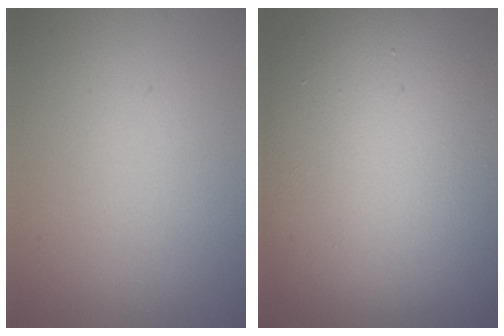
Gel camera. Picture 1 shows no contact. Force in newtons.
{"total": 16.5, "press": 16.4, "slide": 1.0}